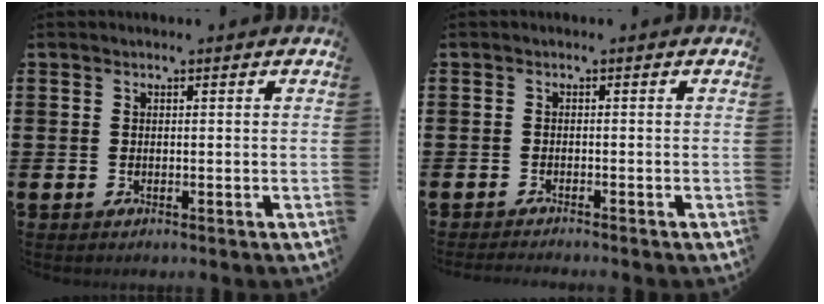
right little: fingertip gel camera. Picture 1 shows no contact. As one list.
[{"total": 0.8, "force": [-0.8, -0.1, 0.1], "torque": [-0.001, -0.002, -0.016]}]